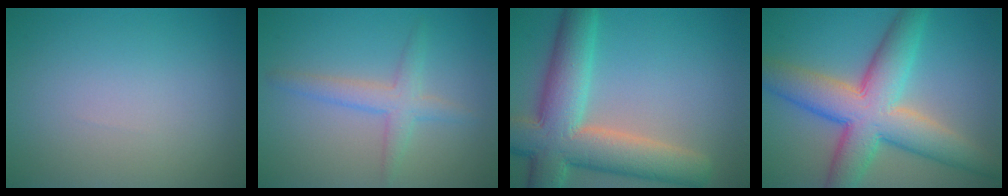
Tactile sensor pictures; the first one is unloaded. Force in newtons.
{"total": 2.8, "press": 2.7, "slide": 0.2}
{"total": 10.2, "press": 10.1, "slide": 0.9}
{"total": 9.9, "press": 9.9, "slide": 0.5}